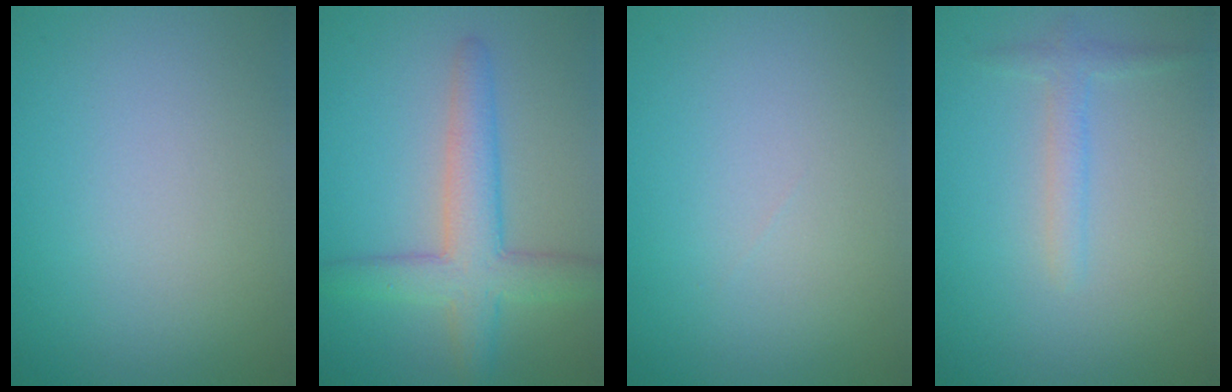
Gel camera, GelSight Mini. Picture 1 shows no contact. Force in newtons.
{"total": 5.2, "press": 5.2, "slide": 0.1}
{"total": 0.0}
{"total": 1.6, "press": 1.6, "slide": 0.1}